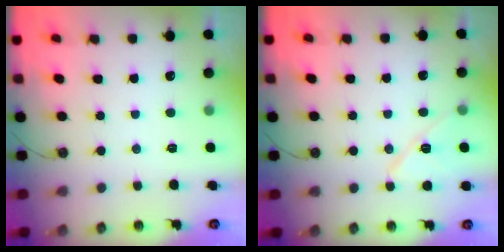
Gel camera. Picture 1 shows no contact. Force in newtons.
{"total": 10.6, "press": 10.6, "slide": 1.1}